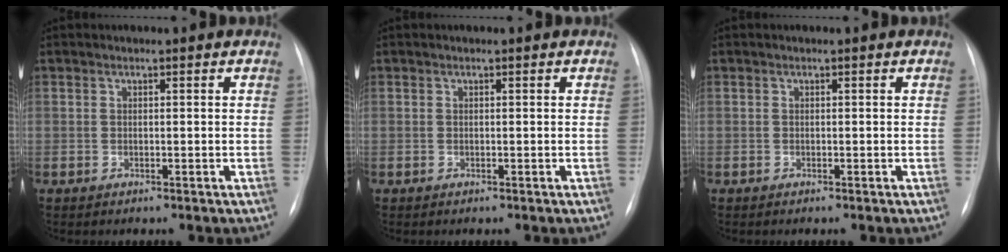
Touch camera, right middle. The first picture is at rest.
{"total": 0.0}
{"total": 0.0}